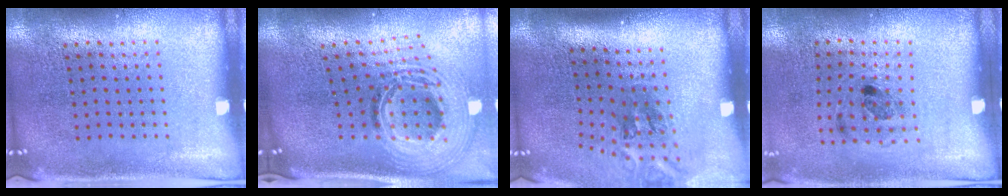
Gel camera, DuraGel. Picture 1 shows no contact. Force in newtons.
{"total": 2.9, "press": 2.0, "slide": 2.0}
{"total": 2.2, "press": 1.3, "slide": 1.8}
{"total": 1.2, "press": 0.8, "slide": 0.9}